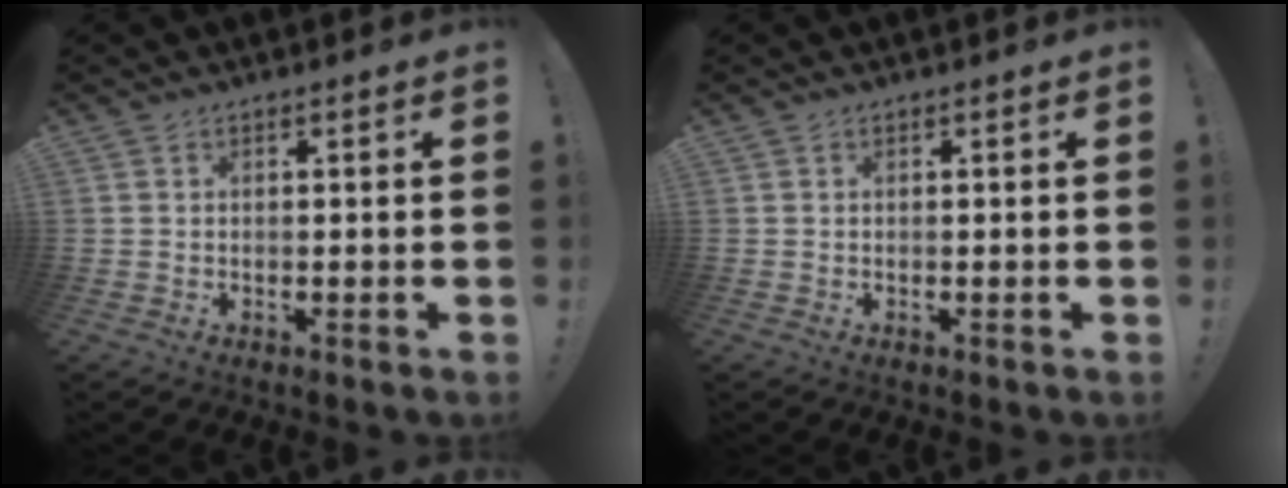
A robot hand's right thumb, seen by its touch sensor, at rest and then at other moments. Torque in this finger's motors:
{"motor_torque": [0.00, 0.00, 0.11, -0.05, 0.01]}